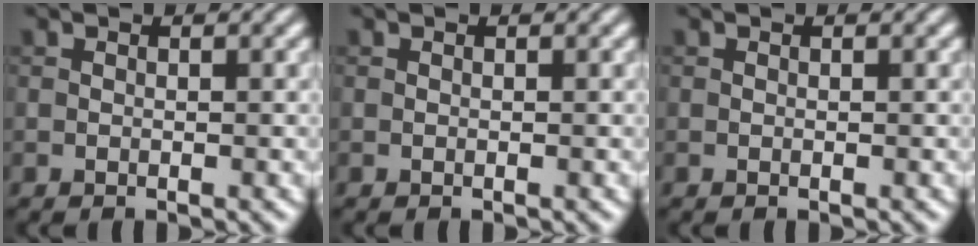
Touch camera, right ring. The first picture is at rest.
{"total": 0.0}
{"total": 0.0}